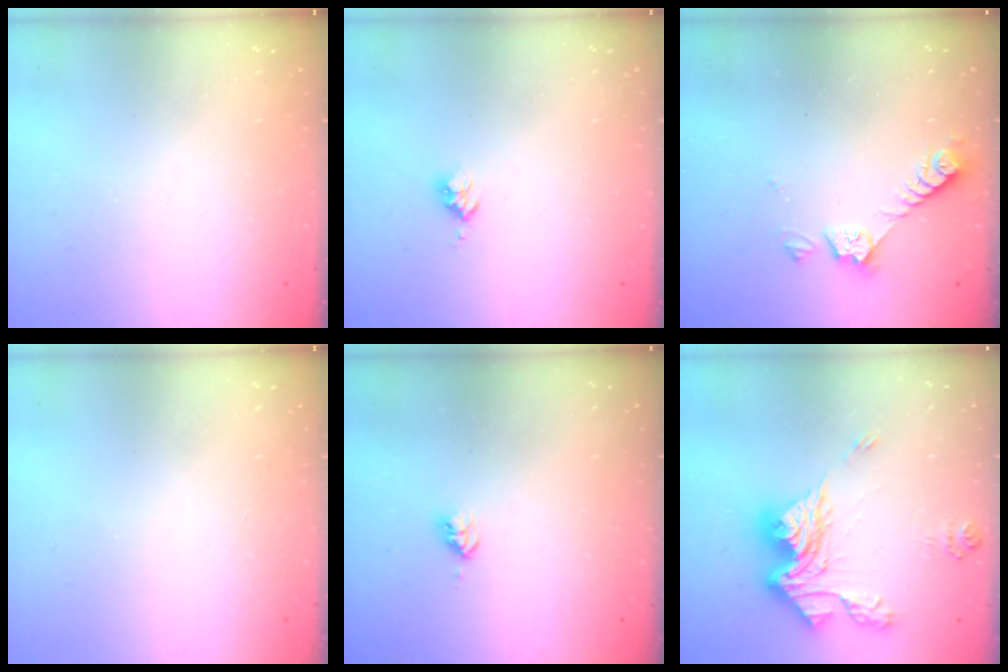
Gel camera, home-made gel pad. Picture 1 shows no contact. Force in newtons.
{"total": 2.5, "press": 2.5, "slide": 0.3}
{"total": 4.9, "press": 4.8, "slide": 0.6}
{"total": 0.0}
{"total": 2.8, "press": 2.8, "slide": 0.2}
{"total": 17.0, "press": 16.9, "slide": 1.7}